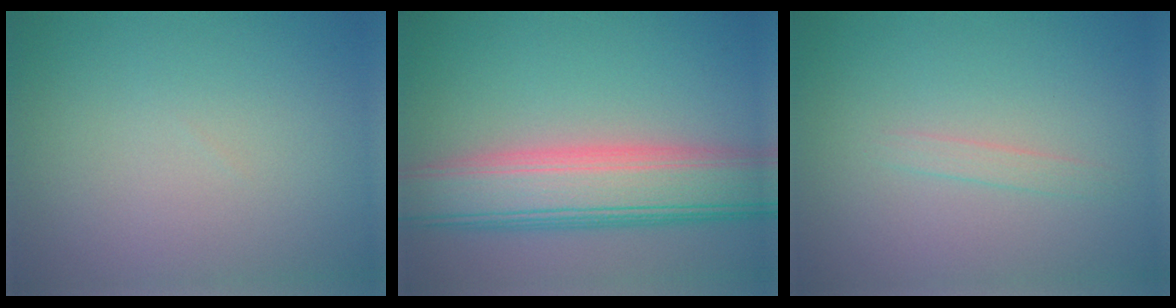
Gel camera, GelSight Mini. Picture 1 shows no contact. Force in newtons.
{"total": 8.4, "press": 8.4, "slide": 0.5}
{"total": 0.9, "press": 0.8, "slide": 0.1}